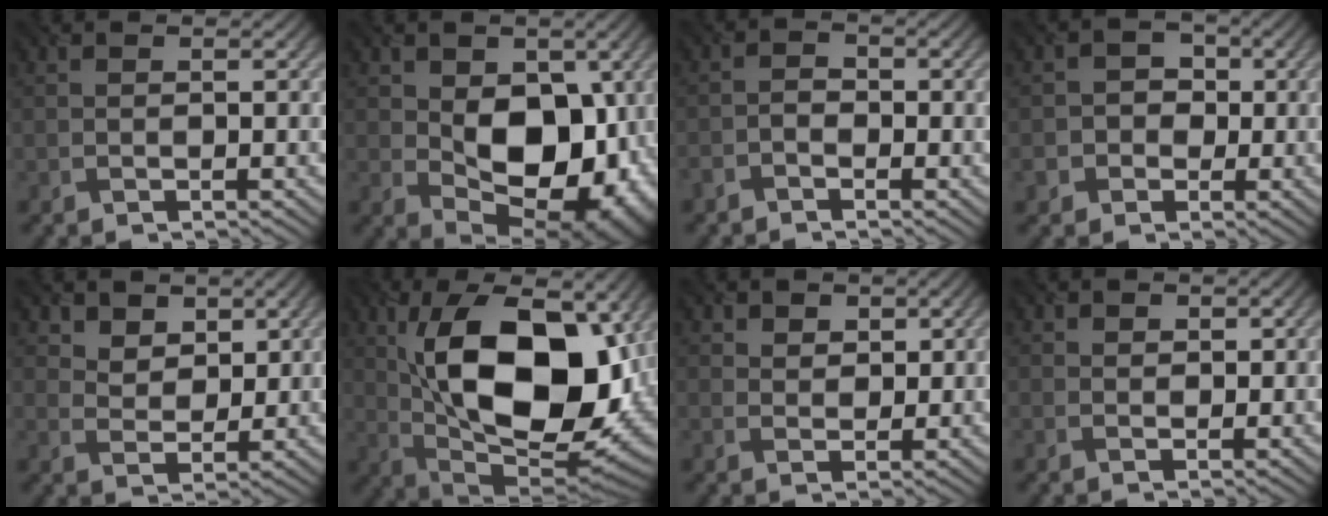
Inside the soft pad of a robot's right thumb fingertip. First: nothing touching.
{"total": 13.2, "force": [-0.2, 8.5, 10.1], "torque": [-0.147, -0.014, 0.006]}
{"total": 2.0, "force": [-1.5, 1.1, 0.8], "torque": [-0.018, 0.003, -0.037]}
{"total": 4.4, "force": [-0.7, 4.2, 1.1], "torque": [-0.013, 0.013, -0.027]}
{"total": 4.5, "force": [3.0, 2.9, 1.8], "torque": [-0.048, -0.024, 0.063]}
{"total": 19.0, "force": [3.1, 9.8, 16.0], "torque": [-0.274, -0.001, 0.052]}
{"total": 3.2, "force": [2.0, 2.2, 1.2], "torque": [-0.030, -0.013, 0.039]}
{"total": 1.4, "force": [0.9, 1.0, 0.4], "torque": [-0.006, -0.003, 0.016]}